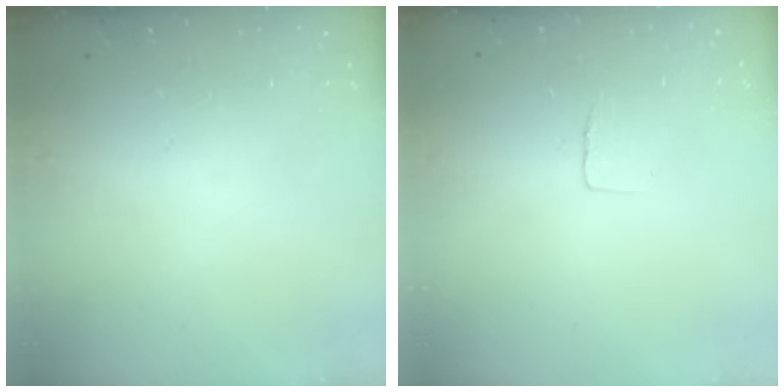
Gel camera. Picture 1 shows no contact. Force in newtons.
{"total": 4.0, "press": 4.0, "slide": 0.2}